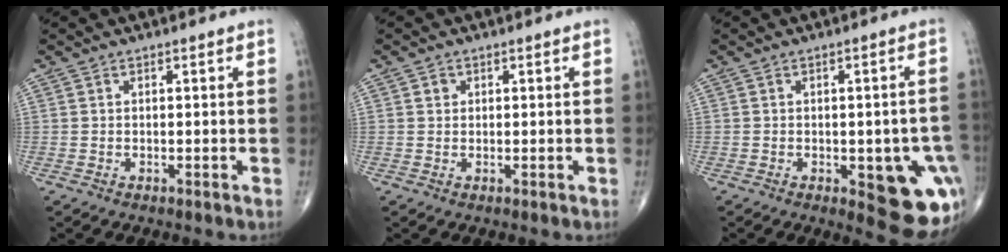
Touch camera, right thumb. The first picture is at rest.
{"total": 1.1, "force": [0.4, 1.0, 0.3], "torque": [0.000, 0.000, 0.005]}
{"total": 13.9, "force": [-3.9, 5.6, 12.1], "torque": [-0.101, 0.008, -0.030]}